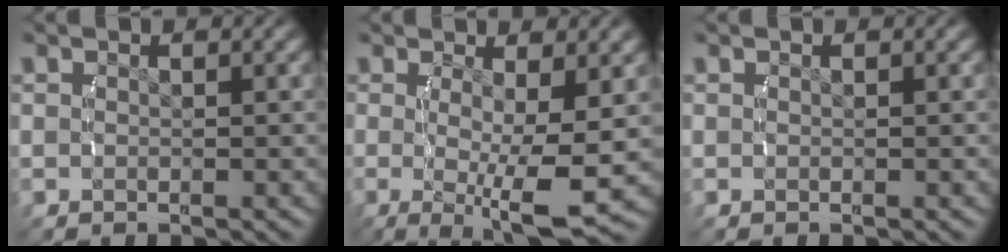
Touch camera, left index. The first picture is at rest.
{"total": 6.5, "force": [-1.2, 1.3, 6.3], "torque": [-0.108, -0.028, -0.006]}
{"total": 0.0}